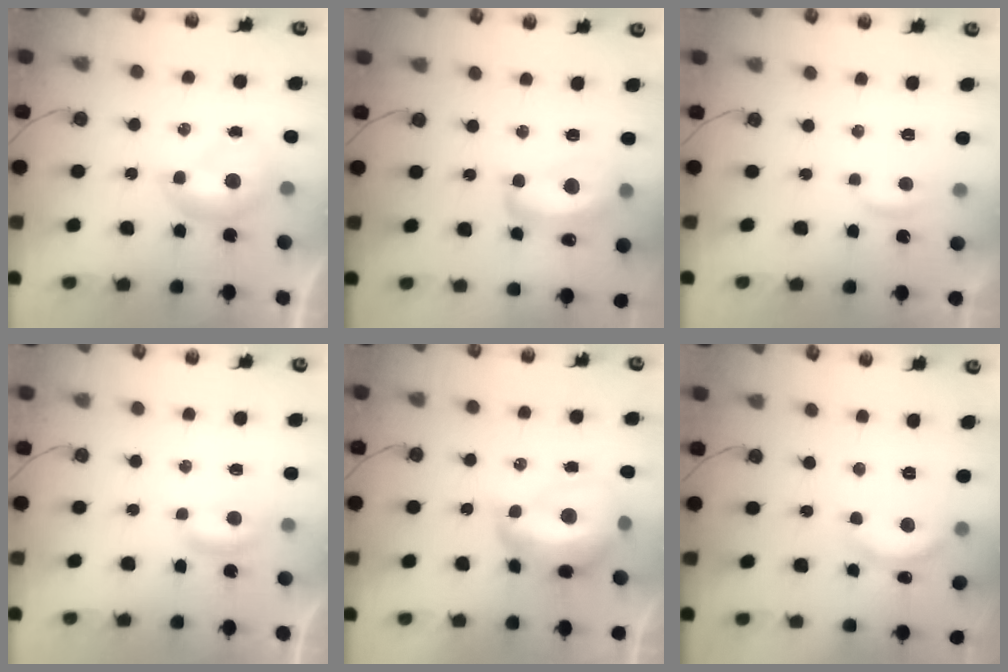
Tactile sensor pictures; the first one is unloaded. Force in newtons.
{"total": 7.9, "press": 7.9, "slide": 0.7}
{"total": 1.8, "press": 1.8, "slide": 0.4}
{"total": 2.5, "press": 2.5, "slide": 0.4}
{"total": 7.7, "press": 7.7, "slide": 0.9}
{"total": 5.5, "press": 5.5, "slide": 0.6}